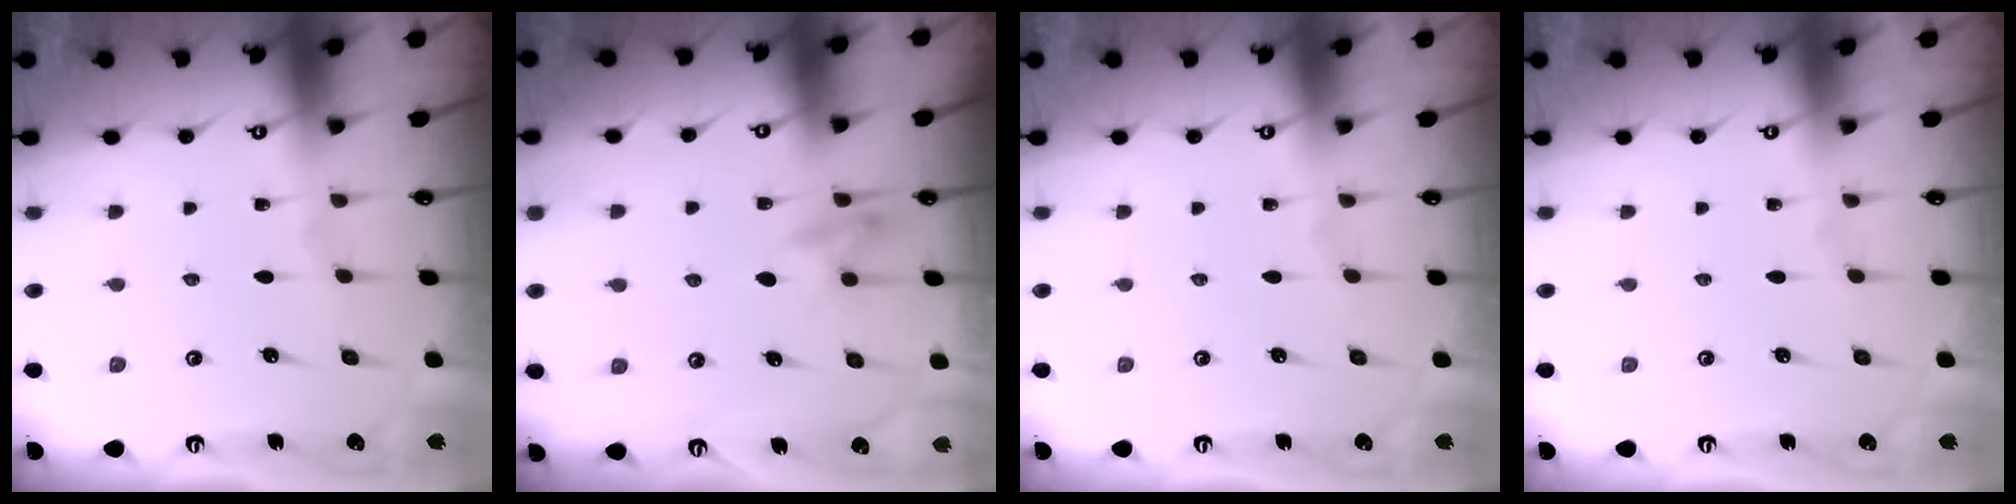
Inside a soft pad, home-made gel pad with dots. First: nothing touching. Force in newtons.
{"total": 8.3, "press": 8.2, "slide": 1.2}
{"total": 0.0}
{"total": 0.0}